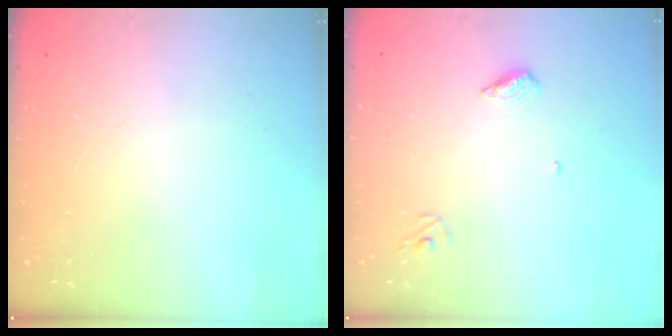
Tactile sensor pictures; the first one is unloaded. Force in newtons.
{"total": 5.3, "press": 5.3, "slide": 0.6}